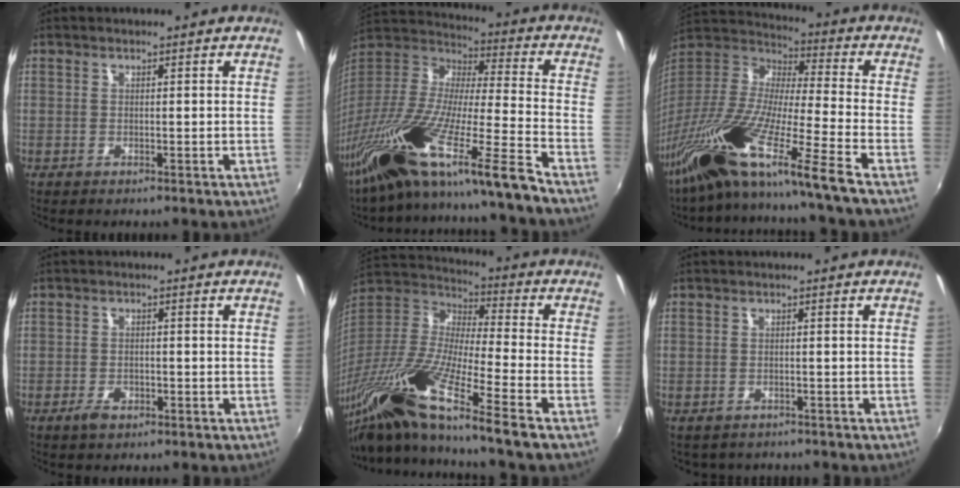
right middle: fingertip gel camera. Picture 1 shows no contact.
{"total": 26.5, "force": [-19.4, 0.2, 18.0], "torque": [-0.294, -0.068, -0.351]}
{"total": 23.5, "force": [-16.9, -0.5, 16.3], "torque": [-0.279, -0.058, -0.319]}
{"total": 2.8, "force": [-1.7, 1.6, 1.6], "torque": [-0.034, -0.004, -0.029]}
{"total": 25.1, "force": [-18.0, 0.3, 17.5], "torque": [-0.306, -0.061, -0.338]}
{"total": 2.4, "force": [-1.9, 1.5, 0.5], "torque": [-0.016, -0.008, -0.022]}